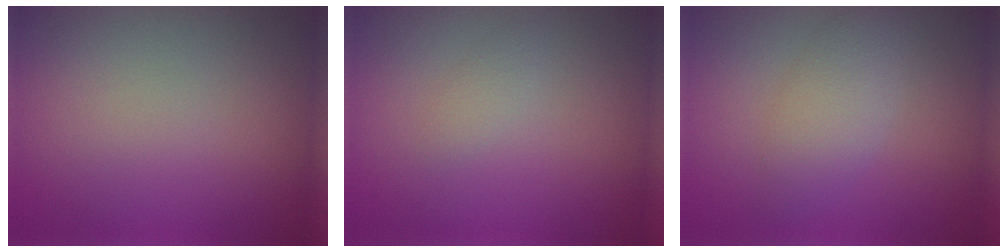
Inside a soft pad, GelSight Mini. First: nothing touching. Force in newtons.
{"total": 0.8, "press": 0.8, "slide": 0.1}
{"total": 2.6, "press": 2.6, "slide": 0.3}